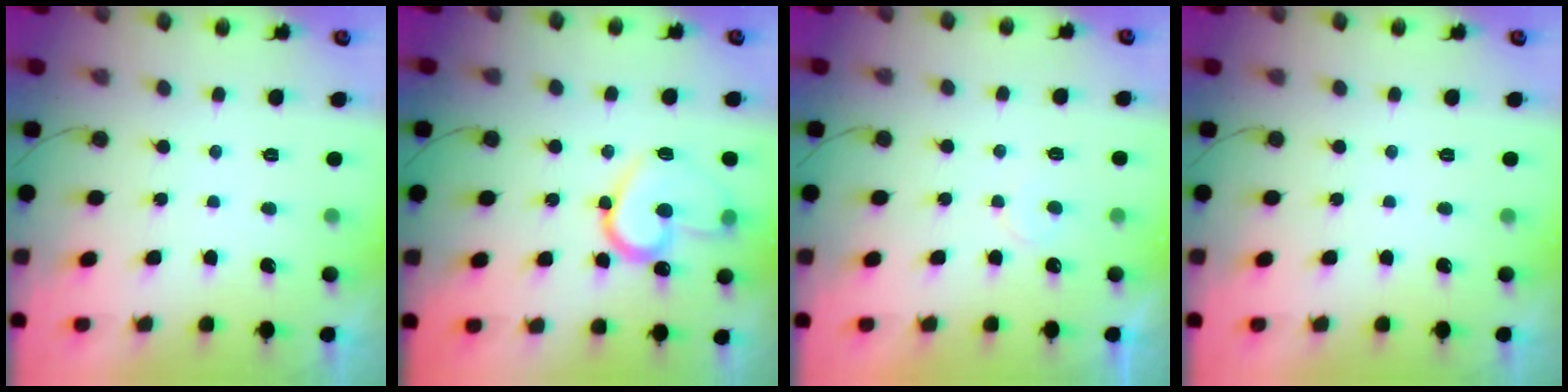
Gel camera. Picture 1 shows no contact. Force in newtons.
{"total": 15.0, "press": 14.9, "slide": 1.4}
{"total": 4.8, "press": 4.8, "slide": 0.3}
{"total": 0.0}